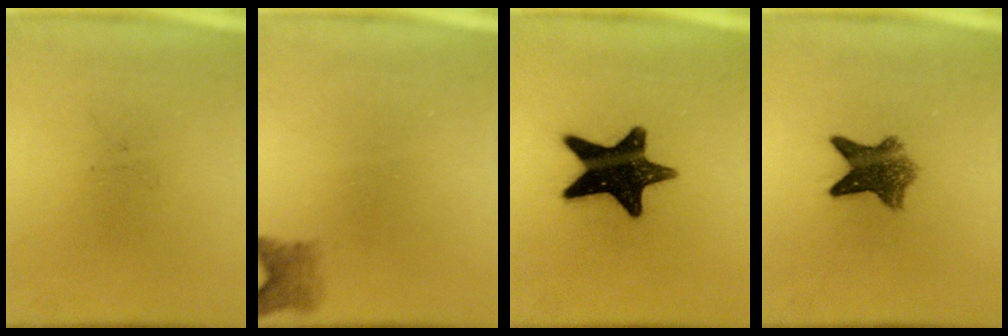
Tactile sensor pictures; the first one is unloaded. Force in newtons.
{"total": 2.3}
{"total": 15.7}
{"total": 6.9}